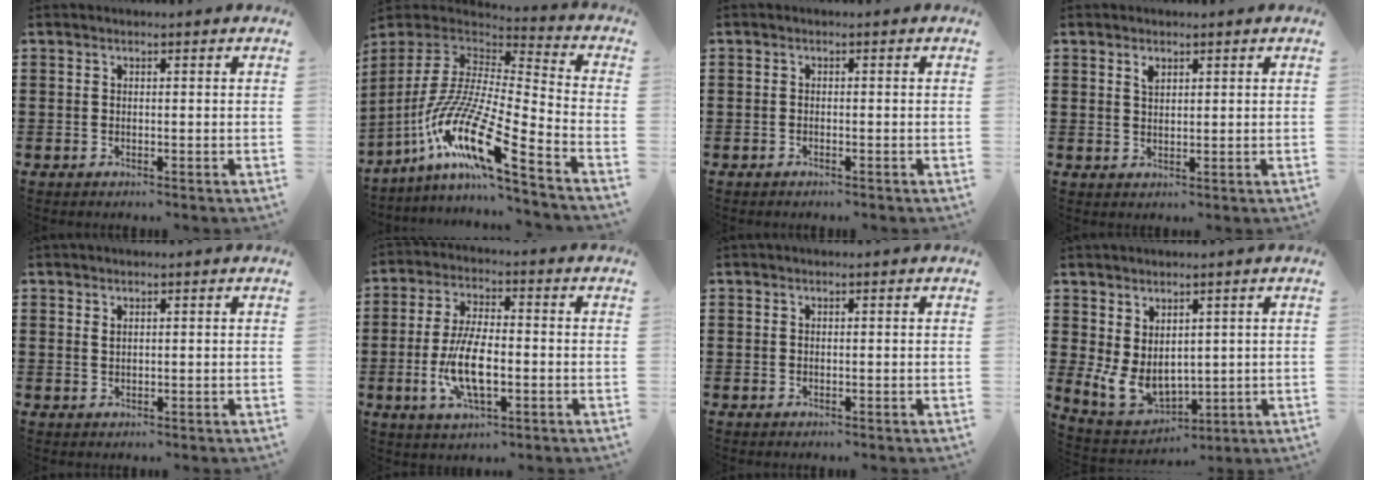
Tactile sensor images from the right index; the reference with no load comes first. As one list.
[{"total": 14.8, "force": [-9.1, 1.8, 11.6], "torque": [-0.245, -0.012, -0.182]}, {"total": 0.6, "force": [-0.5, 0.1, 0.1], "torque": [-0.003, 0.000, -0.011]}, {"total": 1.5, "force": [1.0, 0.8, 0.8], "torque": [-0.020, 0.003, 0.019]}, {"total": 0.9, "force": [0.6, 0.5, 0.4], "torque": [-0.010, 0.003, 0.011]}, {"total": 9.3, "force": [-2.1, 3.7, 8.3], "torque": [-0.179, -0.008, -0.040]}, {"total": 0.0}, {"total": 5.8, "force": [1.5, 4.2, 3.7], "torque": [-0.098, -0.003, 0.030]}]